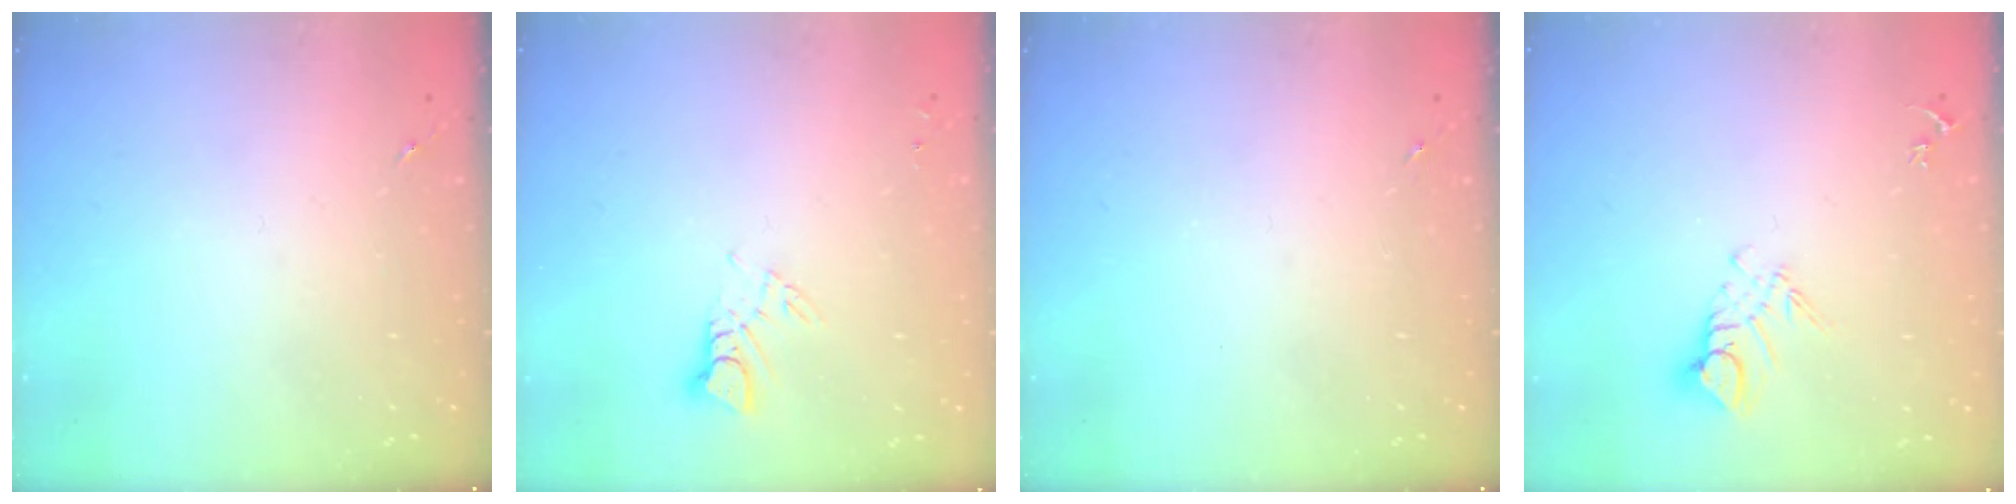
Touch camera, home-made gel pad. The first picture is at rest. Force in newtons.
{"total": 3.8, "press": 3.7, "slide": 0.3}
{"total": 0.0}
{"total": 7.9, "press": 7.8, "slide": 0.8}